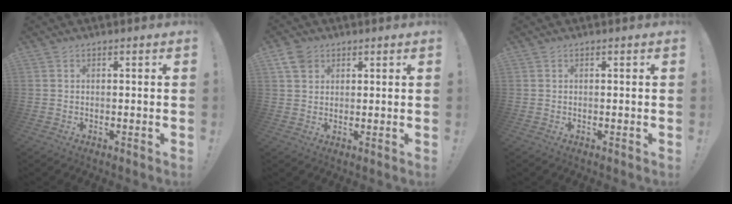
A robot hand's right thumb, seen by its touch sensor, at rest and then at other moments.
{"total": 5.6, "force": [3.0, 4.0, 2.5], "torque": [-0.042, -0.005, 0.060]}
{"total": 0.0}